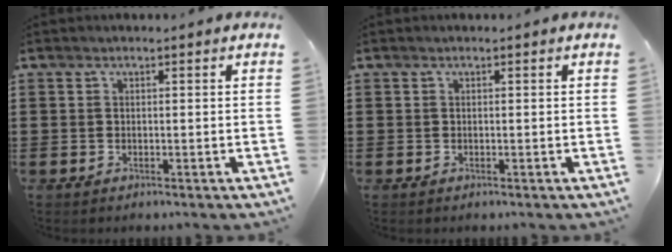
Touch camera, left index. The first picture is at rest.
{"total": 0.0}